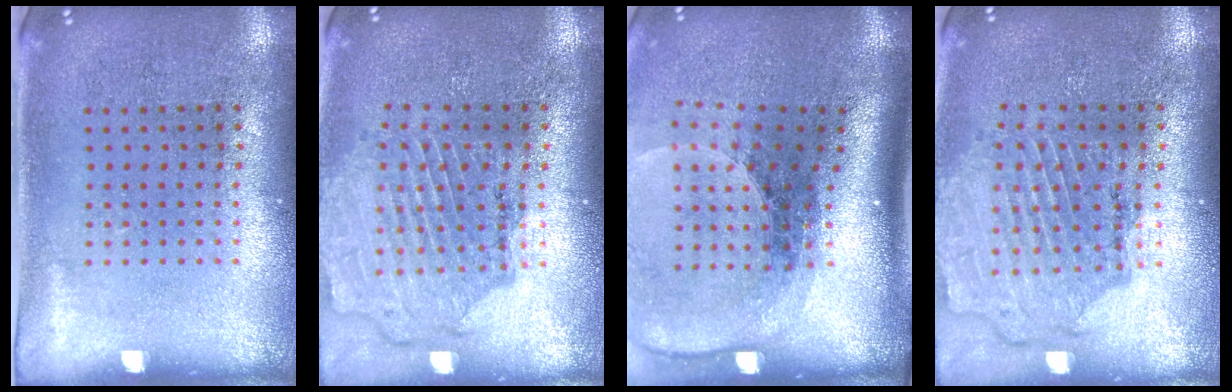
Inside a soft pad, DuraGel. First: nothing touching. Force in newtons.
{"total": 1.6, "press": 1.6, "slide": 0.2}
{"total": 2.6, "press": 1.9, "slide": 1.8}
{"total": 1.6, "press": 1.6, "slide": 0.2}